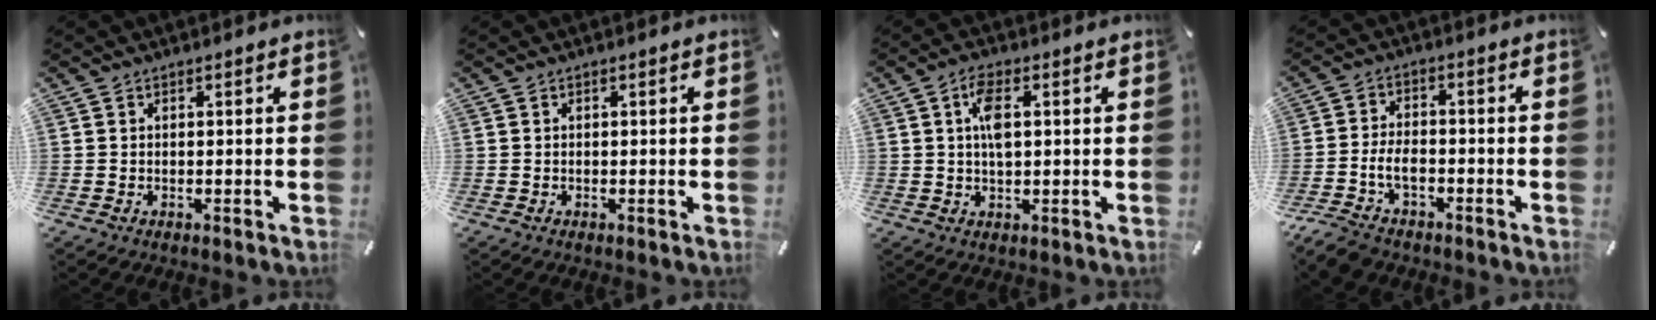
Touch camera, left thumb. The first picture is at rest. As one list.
[{"total": 0.0}, {"total": 5.3, "force": [1.1, 2.2, 4.7], "torque": [-0.106, 0.007, 0.014]}, {"total": 6.7, "force": [-3.6, 3.6, 4.3], "torque": [-0.096, 0.012, -0.069]}]